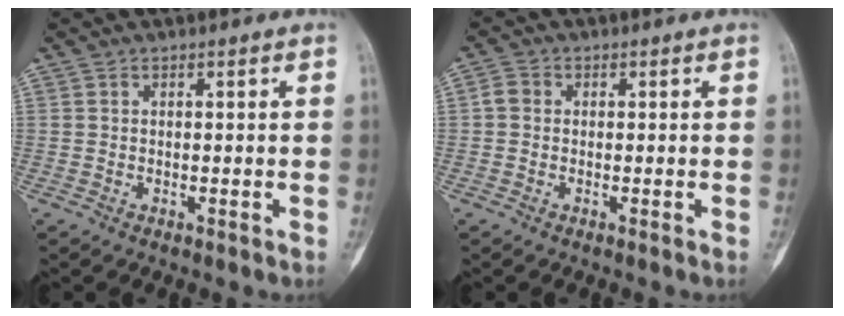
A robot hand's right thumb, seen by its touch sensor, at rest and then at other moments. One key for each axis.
{"total": 2.0, "fx": -0.2, "fy": 1.5, "fz": 1.2, "tx": -0.020, "ty": 0.003, "tz": -0.014}